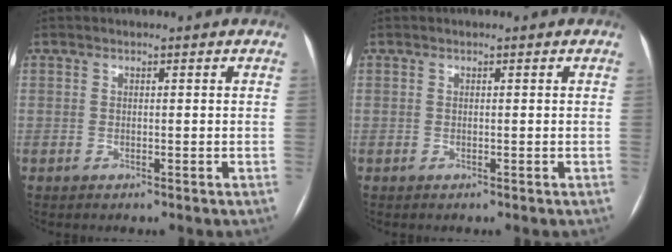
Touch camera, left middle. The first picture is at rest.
{"total": 0.0}